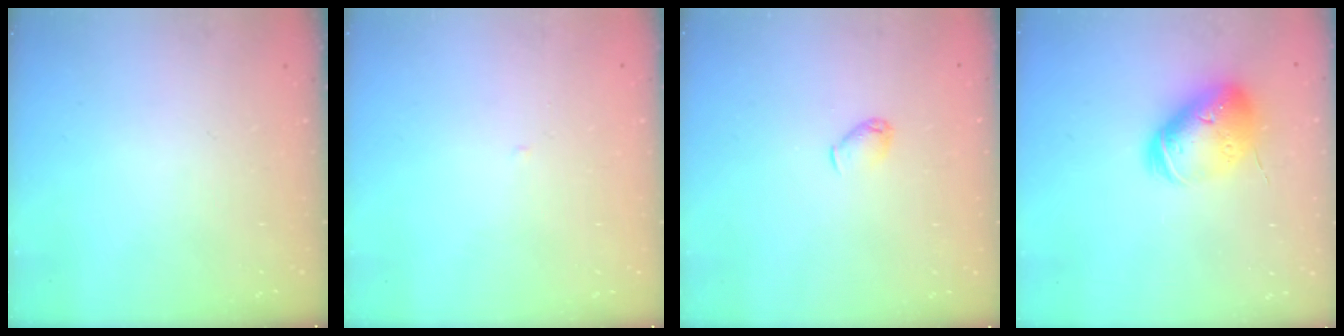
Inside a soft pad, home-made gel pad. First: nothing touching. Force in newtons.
{"total": 1.6, "press": 1.6, "slide": 0.3}
{"total": 3.7, "press": 3.7, "slide": 0.7}
{"total": 15.7, "press": 15.5, "slide": 2.4}